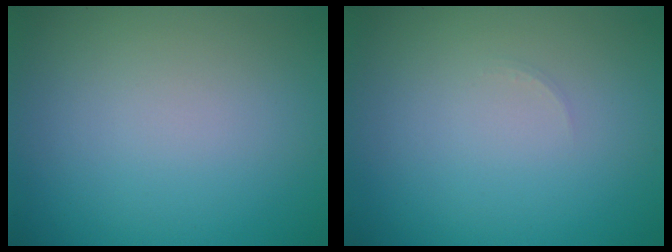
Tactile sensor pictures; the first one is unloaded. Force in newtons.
{"total": 0.6, "press": 0.6, "slide": 0.1}